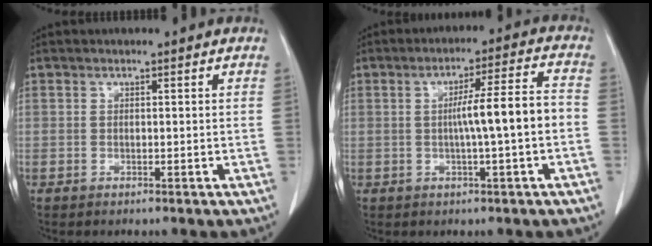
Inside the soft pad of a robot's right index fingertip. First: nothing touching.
{"total": 8.0, "force": [-1.0, -0.4, 7.9], "torque": [-0.125, 0.015, -0.014]}